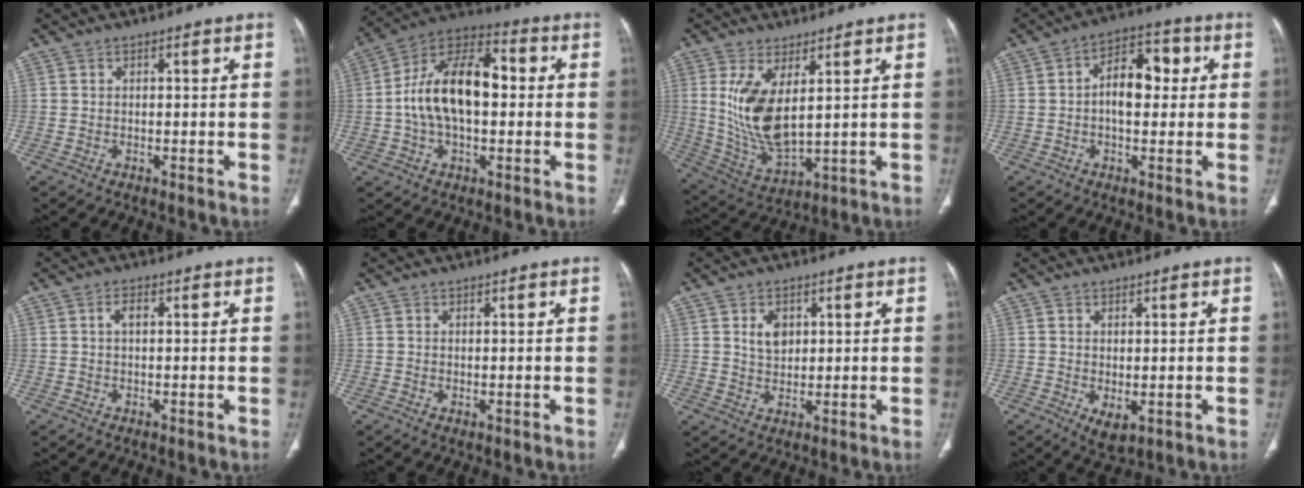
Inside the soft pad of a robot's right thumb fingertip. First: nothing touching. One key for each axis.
{"total": 17.3, "fx": 0.5, "fy": 9.7, "fz": 14.2, "tx": -0.240, "ty": 0.036, "tz": -0.001}
{"total": 11.9, "fx": 3.0, "fy": 5.1, "fz": 10.3, "tx": -0.203, "ty": -0.033, "tz": 0.077}
{"total": 9.3, "fx": 0.7, "fy": 5.5, "fz": 7.5, "tx": -0.097, "ty": 0.020, "tz": 0.004}
{"total": 2.0, "fx": 0.4, "fy": 1.0, "fz": 1.6, "tx": -0.030, "ty": 0.001, "tz": 0.006}
{"total": 0.6, "fx": 0.0, "fy": 0.3, "fz": 0.5, "tx": -0.013, "ty": -0.004, "tz": 0.002}
{"total": 4.5, "fx": 1.5, "fy": 3.3, "fz": 2.7, "tx": -0.027, "ty": -0.009, "tz": 0.029}
{"total": 3.5, "fx": -0.7, "fy": 1.8, "fz": 2.9, "tx": -0.047, "ty": -0.011, "tz": 0.002}